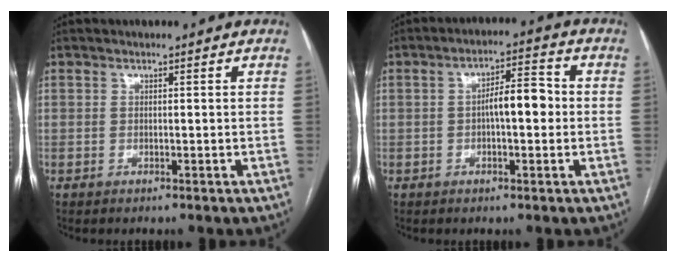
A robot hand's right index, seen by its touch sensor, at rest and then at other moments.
{"total": 5.8, "force": [-0.3, 1.9, 5.5], "torque": [-0.091, 0.022, -0.007]}